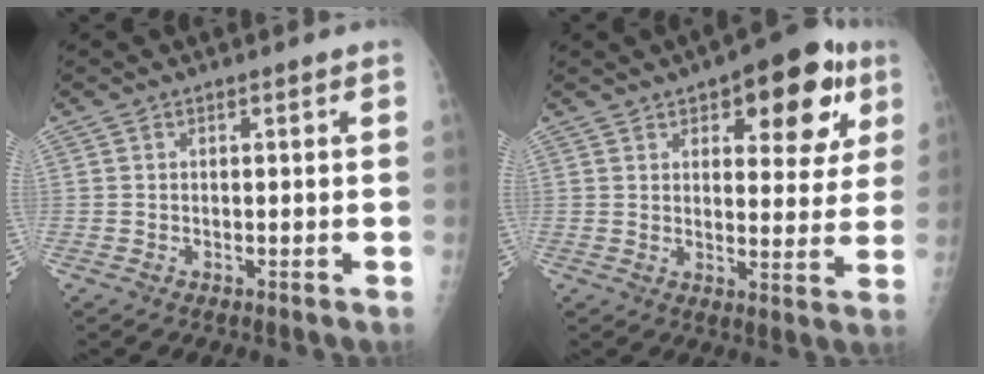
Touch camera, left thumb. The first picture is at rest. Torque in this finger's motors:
{"motor_torque": [0.23, 0.20, 0.36, -0.15, 0.11]}